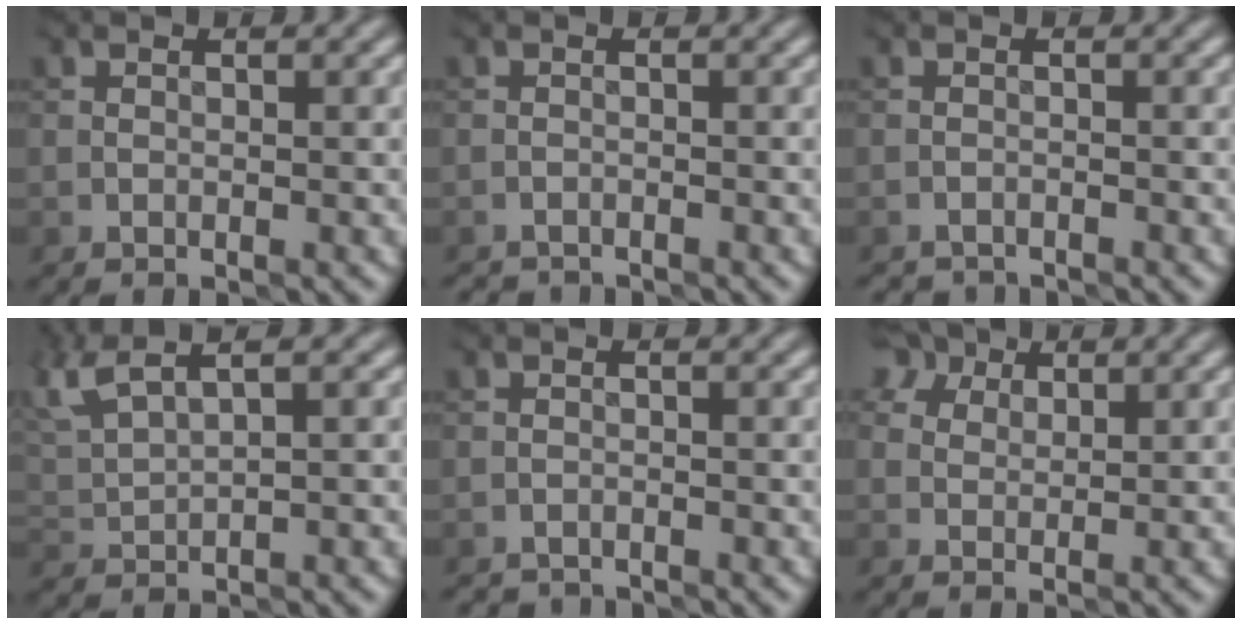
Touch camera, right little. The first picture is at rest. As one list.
[{"total": 1.8, "force": [-1.8, 0.2, -0.1], "torque": [0.003, -0.009, -0.039]}, {"total": 1.8, "force": [-1.8, 0.3, -0.1], "torque": [0.006, -0.008, -0.039]}, {"total": 4.1, "force": [3.3, 1.1, 2.3], "torque": [-0.068, 0.011, 0.076]}, {"total": 1.9, "force": [-1.9, 0.3, -0.1], "torque": [0.004, -0.009, -0.041]}, {"total": 4.0, "force": [2.3, 2.8, 1.8], "torque": [-0.004, 0.027, -0.002]}]